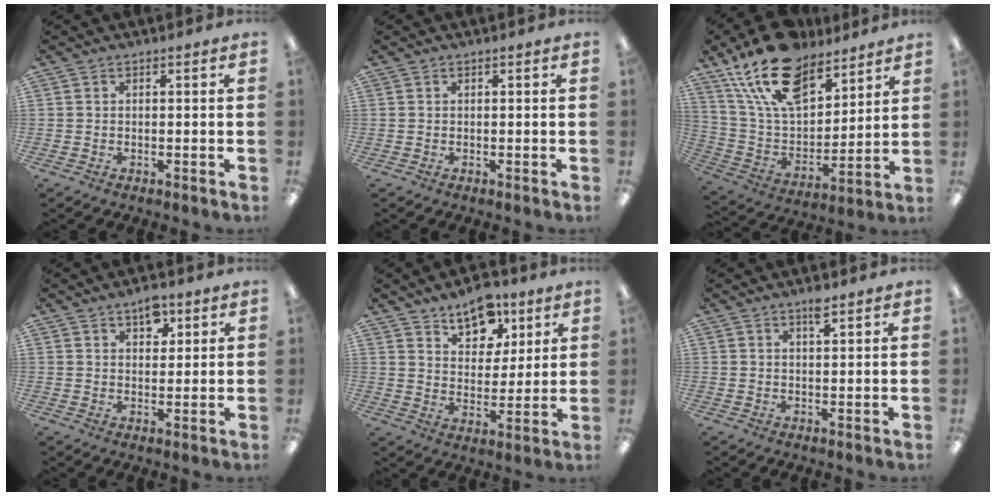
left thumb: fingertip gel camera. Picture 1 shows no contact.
{"total": 0.0}
{"total": 19.8, "force": [13.5, 10.3, 10.3], "torque": [-0.200, -0.065, 0.247]}
{"total": 5.1, "force": [3.4, 2.9, 2.5], "torque": [-0.015, -0.017, 0.054]}
{"total": 10.8, "force": [7.8, 6.2, 4.2], "torque": [-0.045, -0.048, 0.140]}
{"total": 2.8, "force": [2.1, 0.5, 1.8], "torque": [-0.024, -0.006, 0.034]}